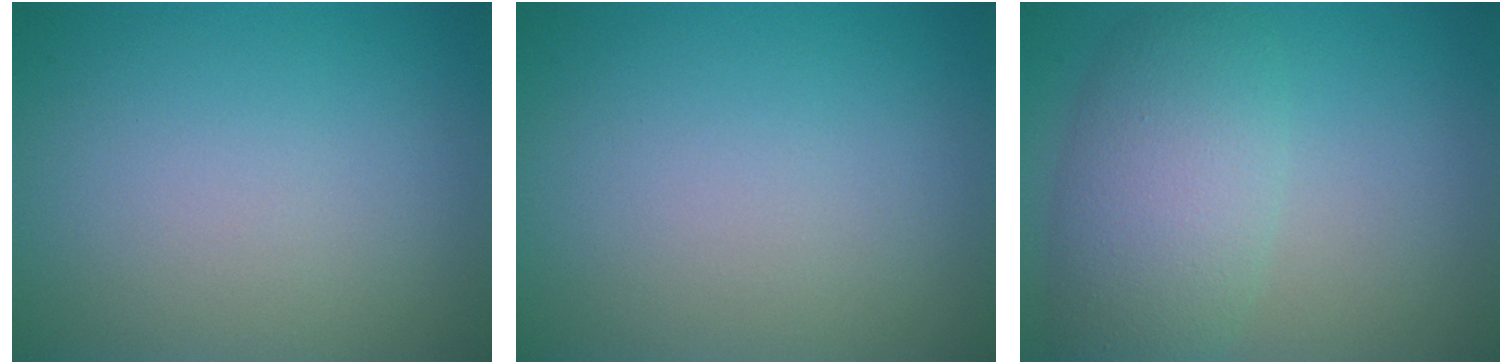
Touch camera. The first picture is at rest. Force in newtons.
{"total": 0.0}
{"total": 6.1, "press": 6.1, "slide": 0.1}